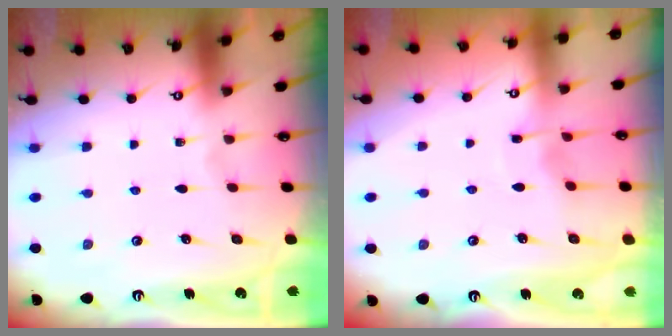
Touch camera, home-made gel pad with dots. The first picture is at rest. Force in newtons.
{"total": 3.3, "press": 3.2, "slide": 0.4}